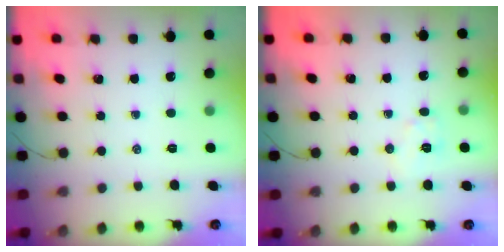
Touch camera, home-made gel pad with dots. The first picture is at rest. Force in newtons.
{"total": 6.0, "press": 5.9, "slide": 0.9}